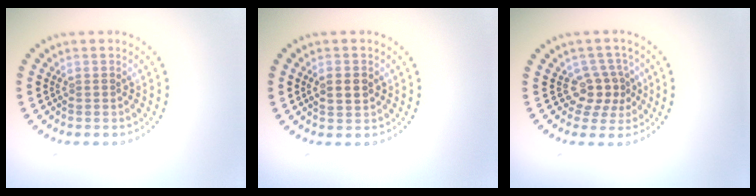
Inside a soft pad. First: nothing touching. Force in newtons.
{"total": 1.7, "press": 1.7, "slide": 0.2}
{"total": 2.8, "press": 2.1, "slide": 1.9}